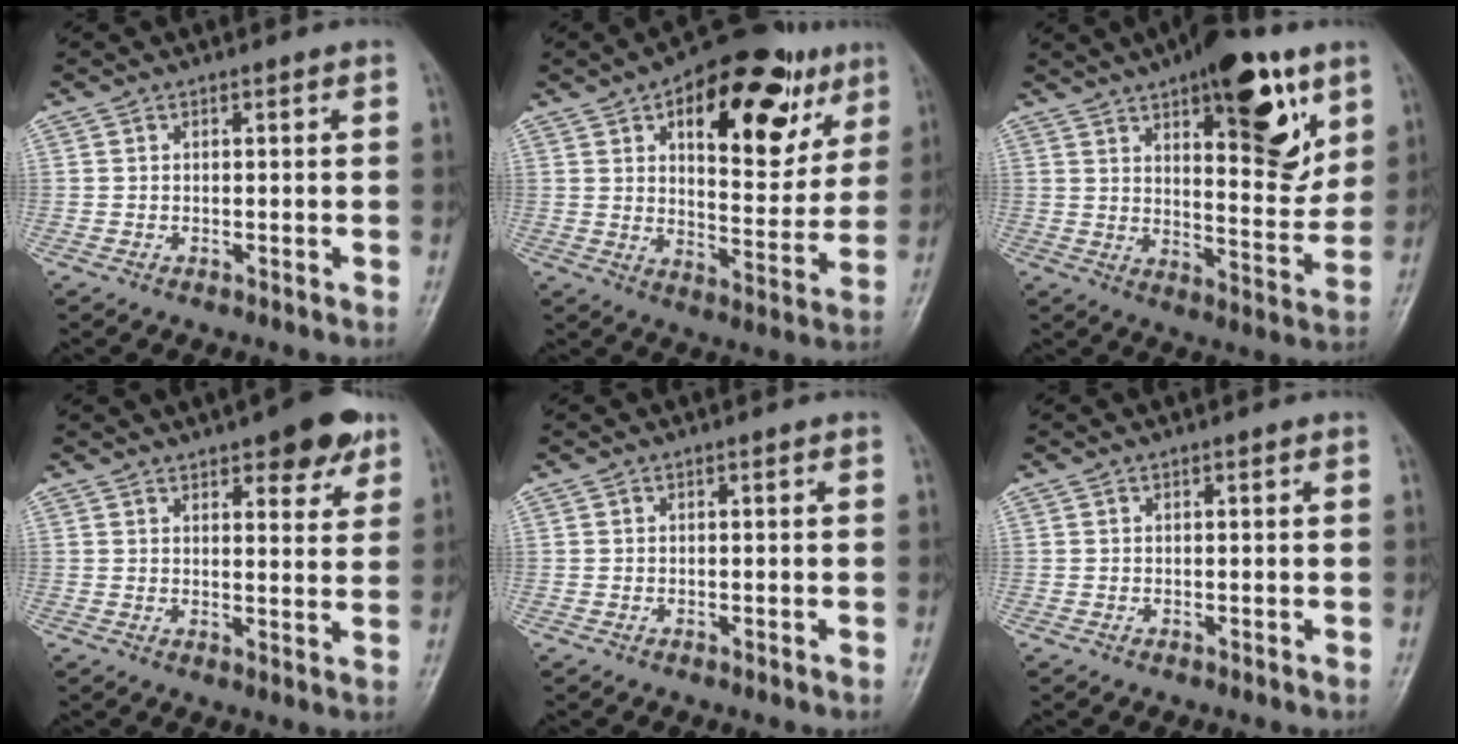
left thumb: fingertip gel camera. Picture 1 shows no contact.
{"total": 22.6, "force": [10.6, 10.9, 16.8], "torque": [-0.182, -0.022, 0.153]}
{"total": 19.1, "force": [9.7, 7.1, 14.9], "torque": [-0.166, -0.046, 0.143]}
{"total": 9.0, "force": [5.7, 3.3, 6.1], "torque": [-0.051, -0.025, 0.072]}
{"total": 0.0}
{"total": 0.0}